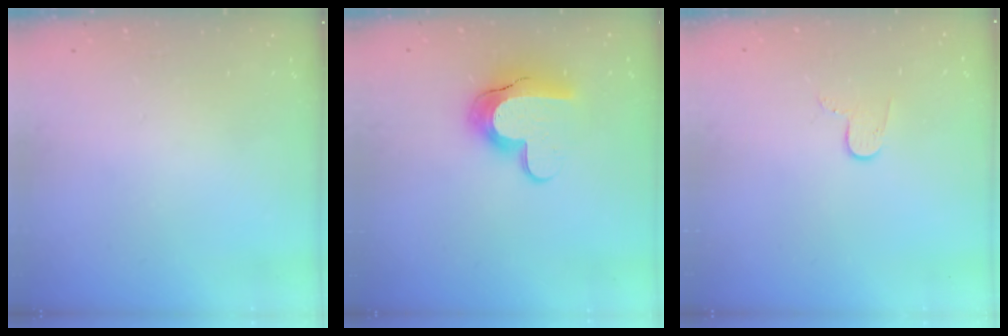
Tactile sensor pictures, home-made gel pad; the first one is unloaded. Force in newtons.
{"total": 12.8, "press": 12.8, "slide": 0.9}
{"total": 4.6, "press": 4.5, "slide": 0.5}